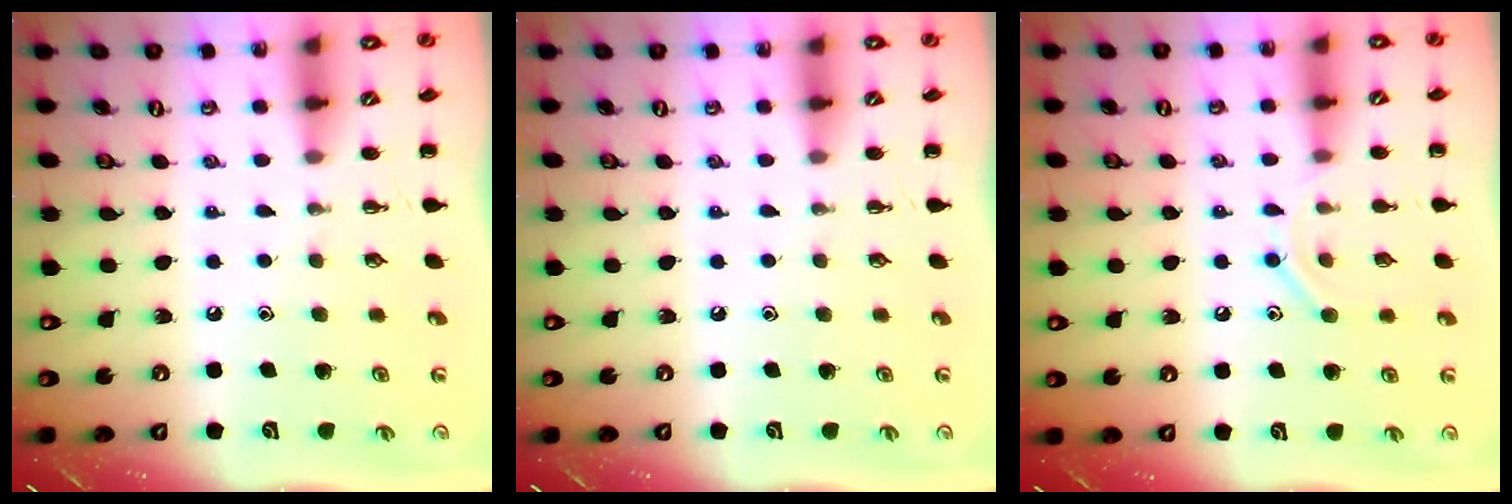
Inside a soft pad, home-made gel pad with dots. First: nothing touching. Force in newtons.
{"total": 0.0}
{"total": 8.4, "press": 8.3, "slide": 1.4}